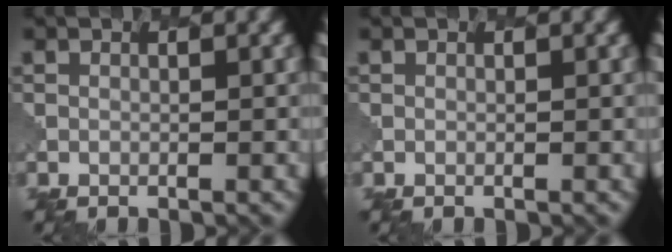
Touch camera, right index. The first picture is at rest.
{"total": 0.0}